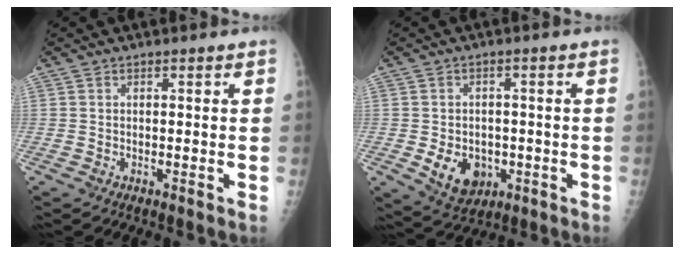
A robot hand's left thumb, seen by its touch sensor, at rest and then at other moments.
{"total": 8.1, "force": [-2.2, 6.2, 4.7], "torque": [-0.052, 0.006, -0.022]}